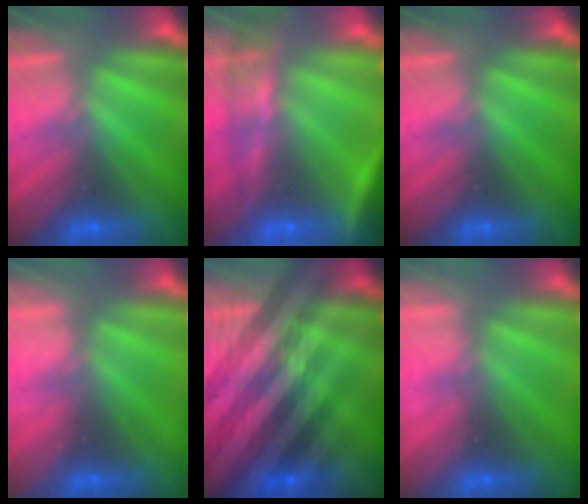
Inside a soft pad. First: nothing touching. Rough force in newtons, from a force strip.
{"total": 7.6}
{"total": 0.0}
{"total": 2.2}
{"total": 5.2}
{"total": 2.3}